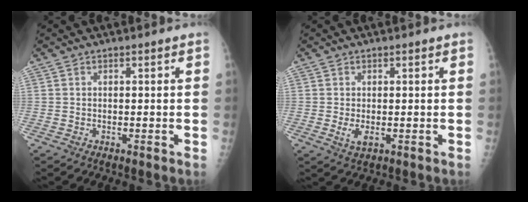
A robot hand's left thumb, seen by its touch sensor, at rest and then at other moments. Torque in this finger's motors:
{"motor_torque": [-0.01, 0.03, 0.33, -0.21, 0.06]}